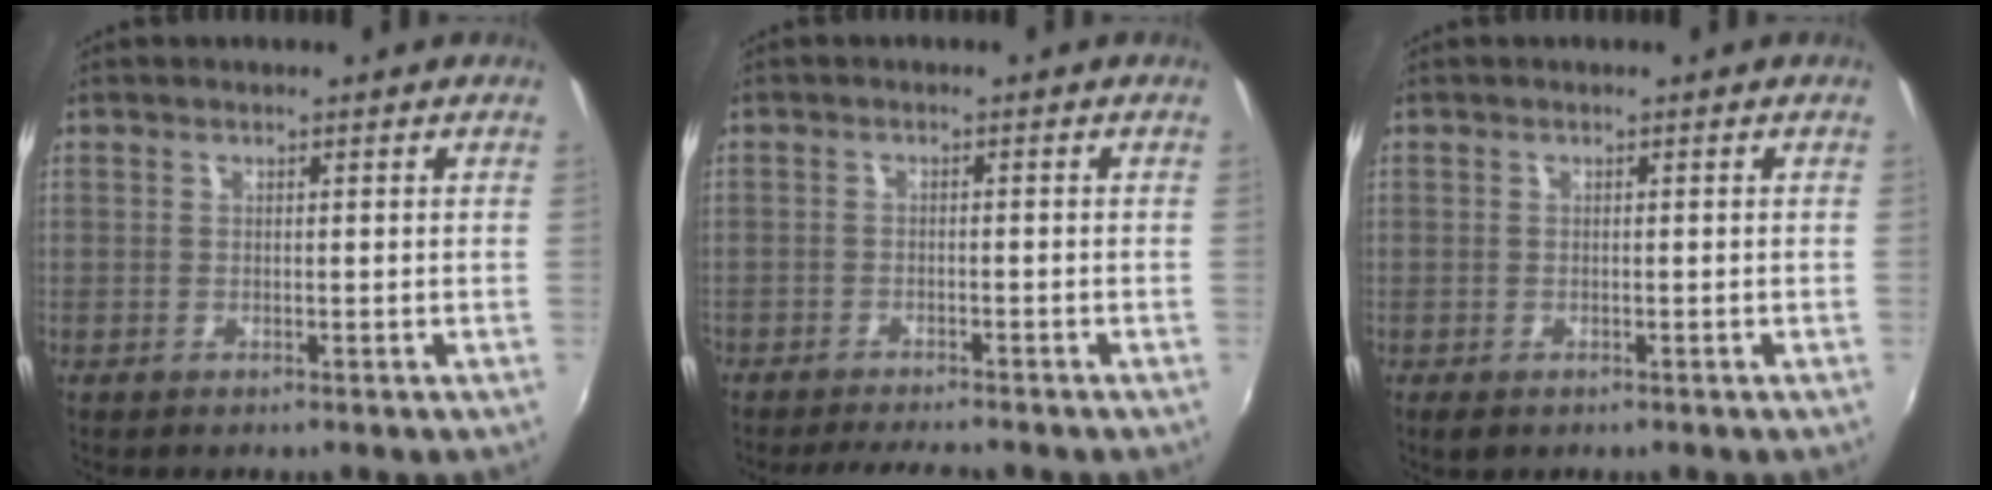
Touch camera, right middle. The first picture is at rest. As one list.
[{"total": 6.5, "force": [-5.9, 1.0, 2.6], "torque": [-0.069, -0.008, -0.090]}, {"total": 1.8, "force": [-1.0, 1.0, 1.1], "torque": [-0.021, -0.008, -0.016]}]